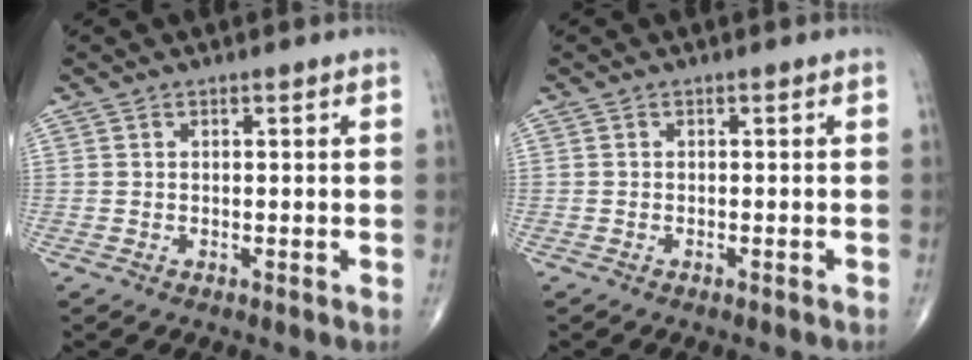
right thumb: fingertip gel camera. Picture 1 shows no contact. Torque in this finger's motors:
{"motor_torque": [-0.56, 0.12, -0.23, 0.03, -0.16]}